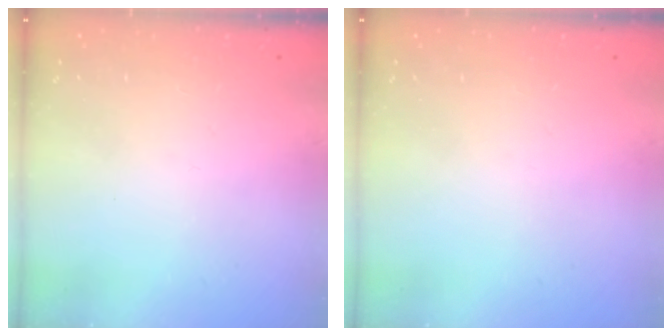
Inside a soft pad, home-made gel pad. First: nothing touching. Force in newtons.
{"total": 0.0}